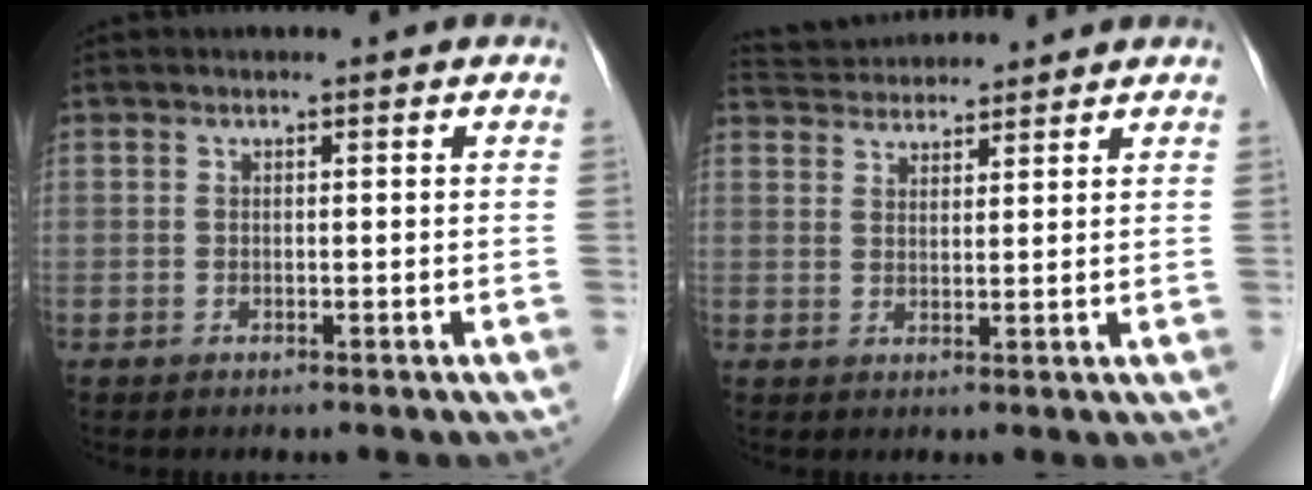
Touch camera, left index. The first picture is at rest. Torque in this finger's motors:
{"motor_torque": [-0.09, -0.47, -0.04, -0.01]}